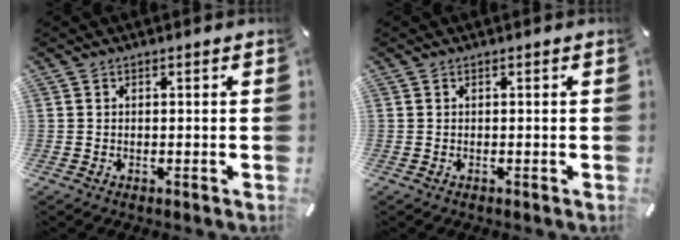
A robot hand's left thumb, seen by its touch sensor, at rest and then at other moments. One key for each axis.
{"total": 0.0}